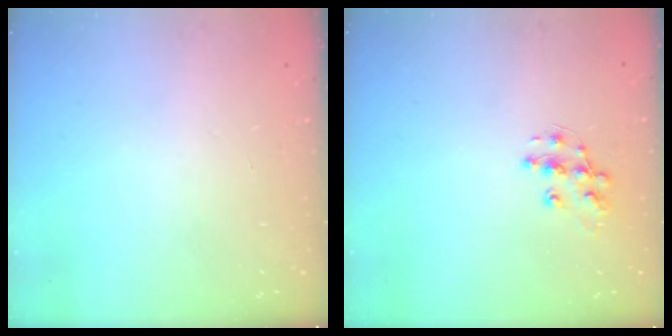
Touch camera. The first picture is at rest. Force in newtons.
{"total": 9.8, "press": 9.8, "slide": 0.6}